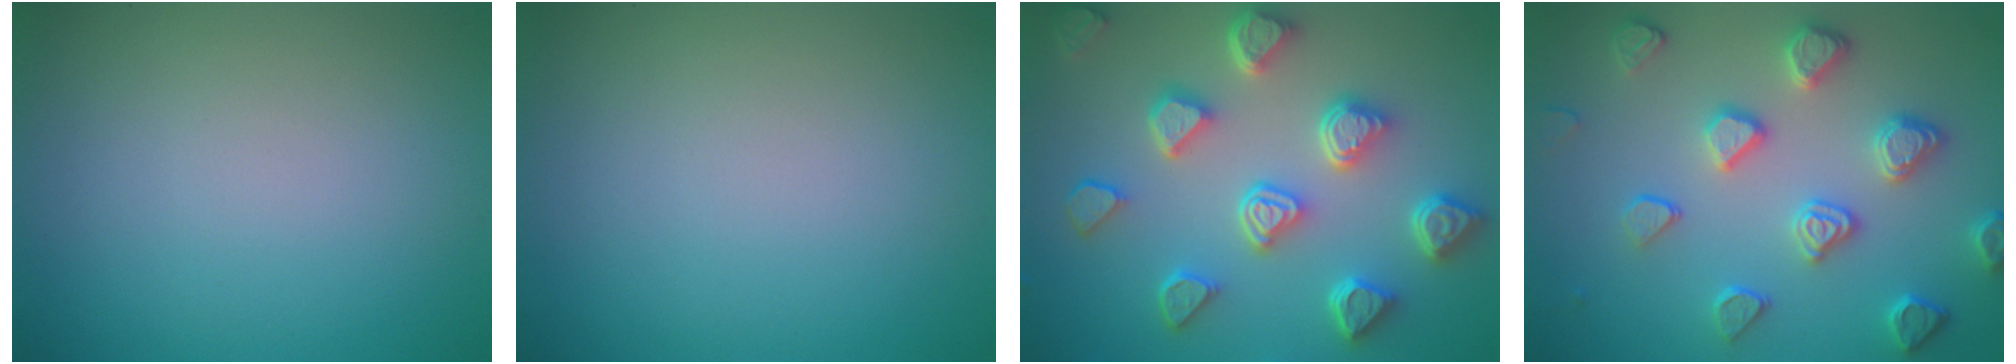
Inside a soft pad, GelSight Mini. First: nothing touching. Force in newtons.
{"total": 0.0}
{"total": 7.0, "press": 5.7, "slide": 4.1}
{"total": 4.2, "press": 3.7, "slide": 1.9}